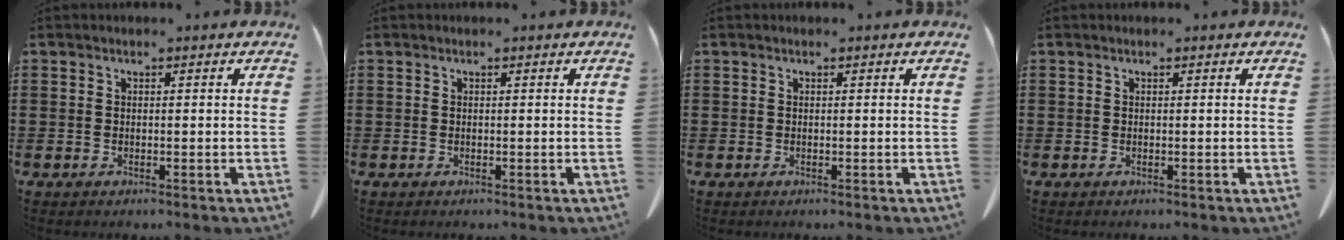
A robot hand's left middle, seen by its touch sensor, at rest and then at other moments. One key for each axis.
{"total": 0.0}
{"total": 0.0}
{"total": 0.0}